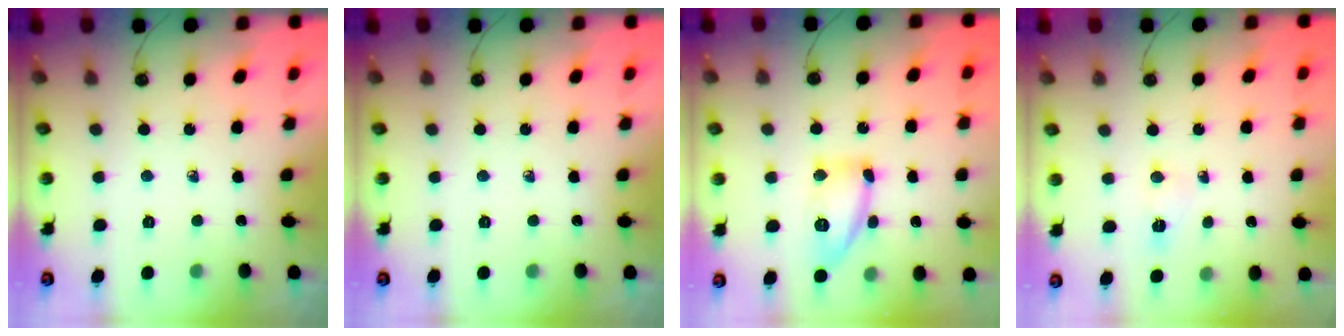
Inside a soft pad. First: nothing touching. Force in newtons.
{"total": 0.0}
{"total": 13.5, "press": 13.5, "slide": 0.8}
{"total": 3.5, "press": 3.4, "slide": 0.6}